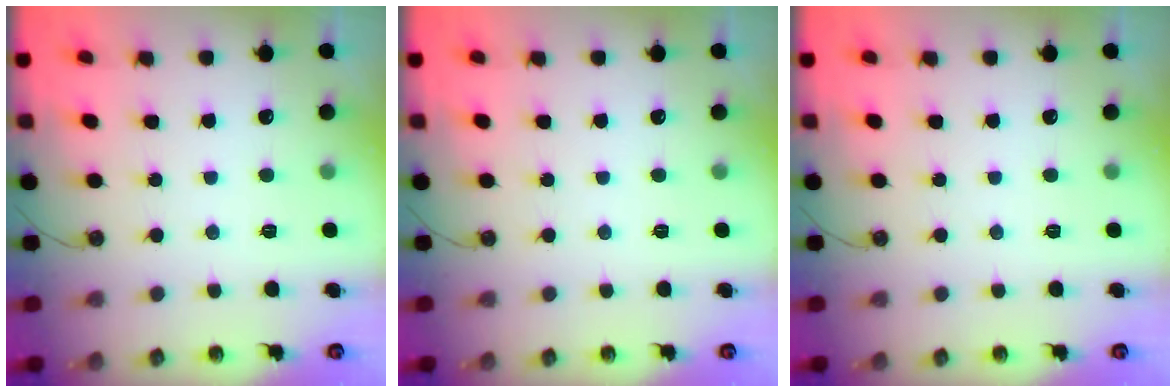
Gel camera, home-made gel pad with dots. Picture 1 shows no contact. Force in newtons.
{"total": 0.0}
{"total": 0.0}